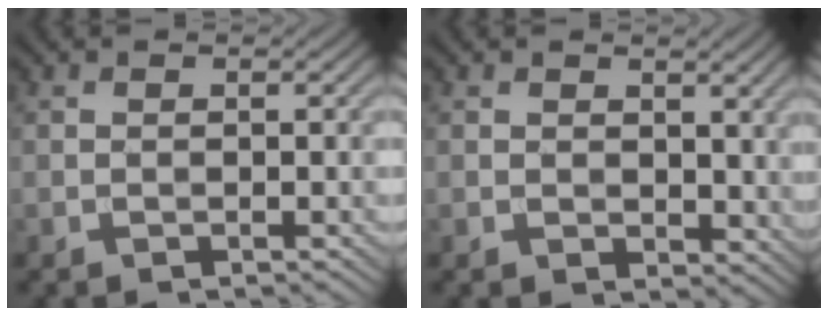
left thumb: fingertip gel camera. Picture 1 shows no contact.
{"total": 2.5, "force": [1.3, 1.7, 1.3], "torque": [-0.022, -0.006, 0.026]}